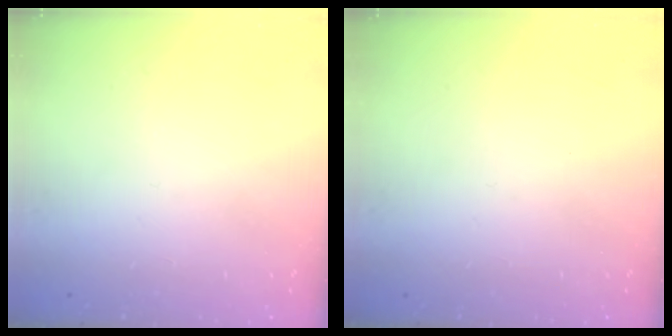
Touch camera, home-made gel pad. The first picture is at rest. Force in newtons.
{"total": 0.0}